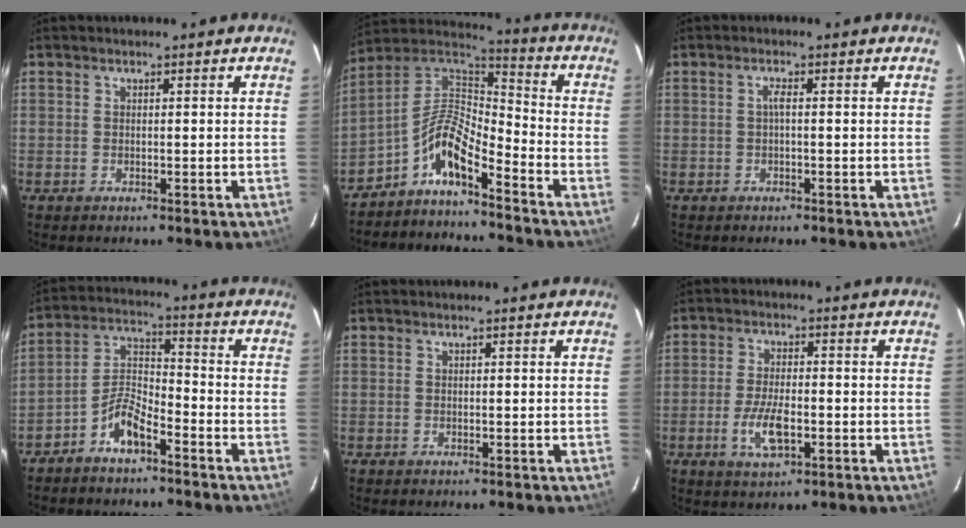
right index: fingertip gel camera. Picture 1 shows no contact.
{"total": 9.3, "force": [-6.3, 2.4, 6.4], "torque": [-0.136, 0.024, -0.131]}
{"total": 1.2, "force": [-0.2, 0.0, 1.1], "torque": [-0.022, 0.005, -0.005]}
{"total": 6.6, "force": [-4.7, 2.2, 4.0], "torque": [-0.093, 0.018, -0.093]}
{"total": 0.0}
{"total": 7.0, "force": [-2.3, 2.9, 5.9], "torque": [-0.126, -0.006, -0.042]}